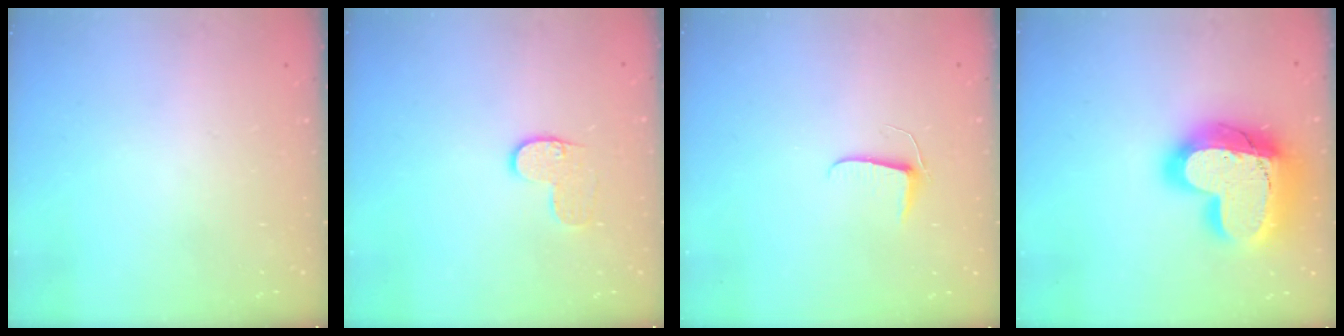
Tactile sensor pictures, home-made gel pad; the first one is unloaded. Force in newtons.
{"total": 6.7, "press": 6.7, "slide": 0.1}
{"total": 5.5, "press": 5.5, "slide": 0.5}
{"total": 25.8, "press": 25.7, "slide": 1.9}